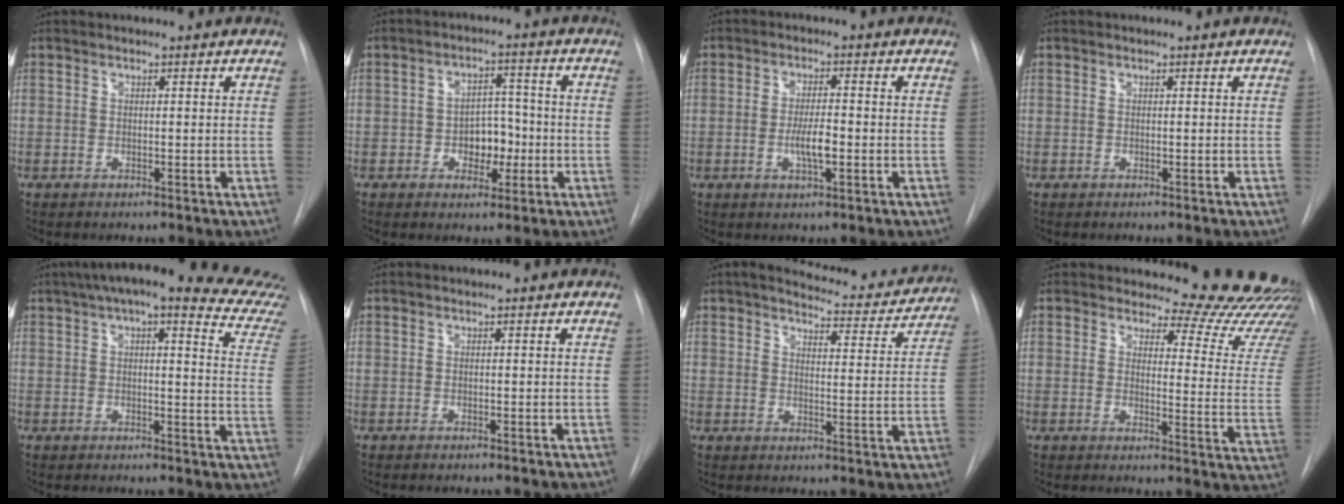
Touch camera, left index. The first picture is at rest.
{"total": 5.6, "force": [-1.5, 3.7, 4.0], "torque": [-0.055, 0.014, -0.020]}
{"total": 4.2, "force": [-1.1, 0.8, 4.0], "torque": [-0.076, -0.003, -0.017]}
{"total": 0.0}
{"total": 22.2, "force": [19.2, 2.4, 10.8], "torque": [-0.145, -0.028, 0.212]}
{"total": 0.0}
{"total": 11.4, "force": [10.8, 2.5, 2.9], "torque": [-0.027, -0.020, 0.122]}
{"total": 18.0, "force": [17.4, 2.7, 3.6], "torque": [-0.018, -0.139, 0.169]}